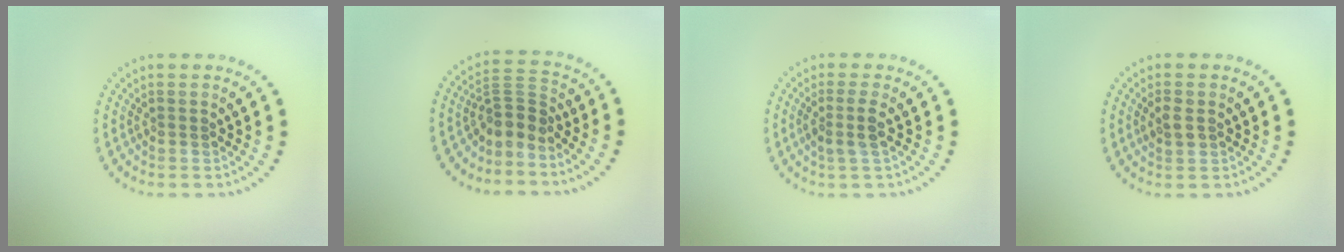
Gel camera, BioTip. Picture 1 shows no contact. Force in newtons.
{"total": 2.8, "press": 2.0, "slide": 2.0}
{"total": 2.0, "press": 1.6, "slide": 1.1}
{"total": 1.6, "press": 1.5, "slide": 0.3}